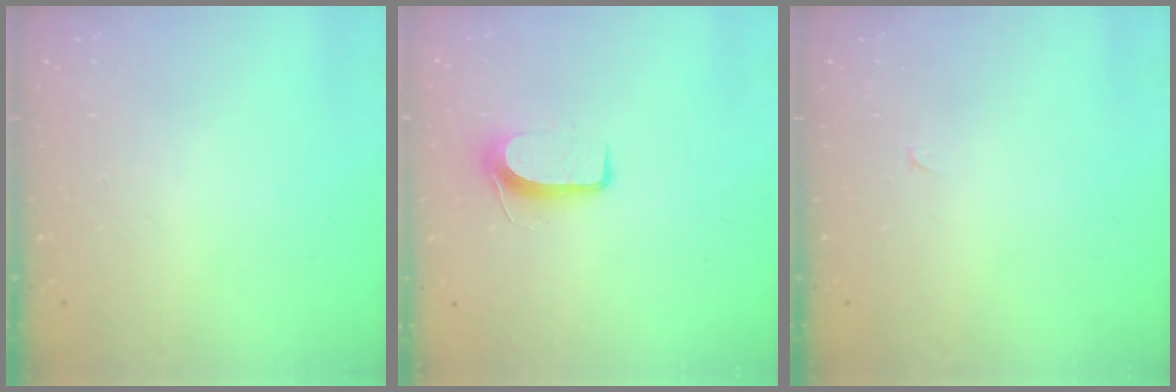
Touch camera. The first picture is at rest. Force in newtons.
{"total": 7.9, "press": 7.9, "slide": 0.7}
{"total": 0.0}